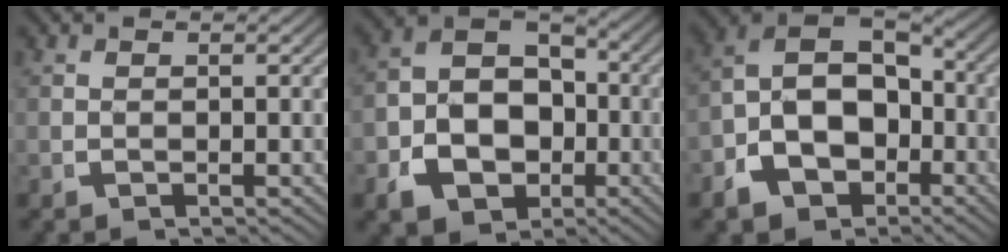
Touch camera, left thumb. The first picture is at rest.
{"total": 12.3, "force": [-1.6, 9.7, 7.4], "torque": [-0.136, -0.024, -0.024]}
{"total": 13.4, "force": [-1.7, 10.9, 7.6], "torque": [-0.166, -0.035, -0.028]}